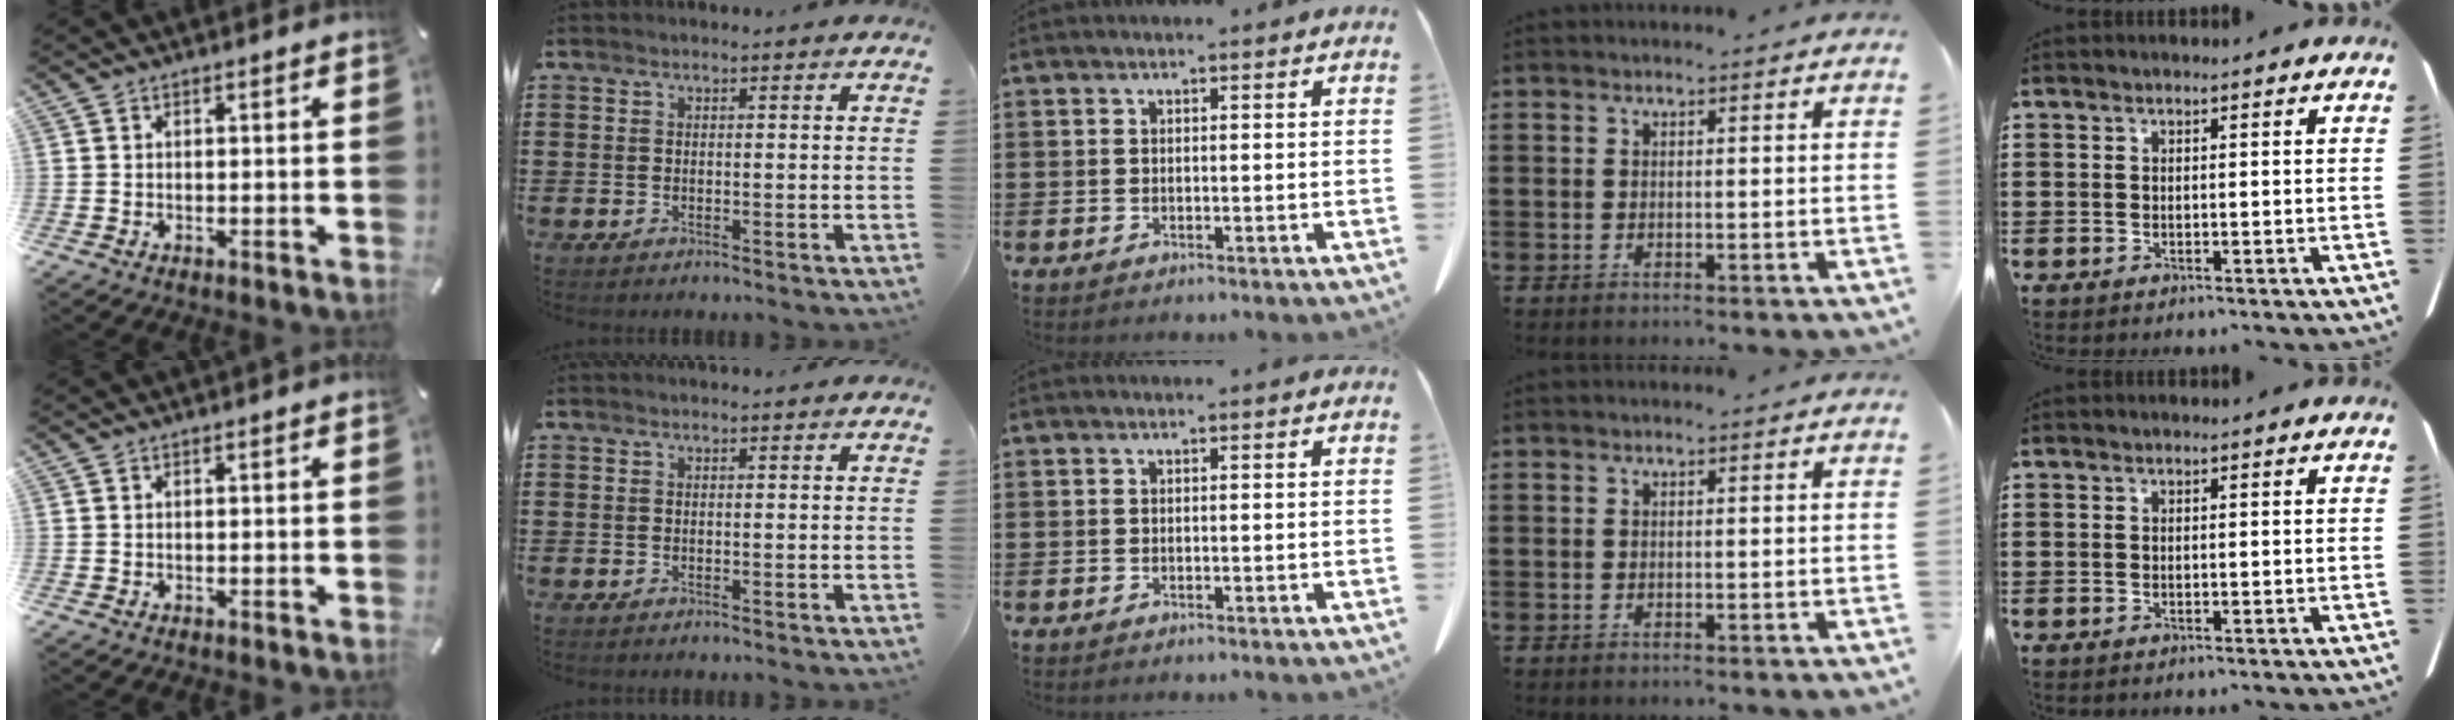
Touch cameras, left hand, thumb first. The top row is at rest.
{}